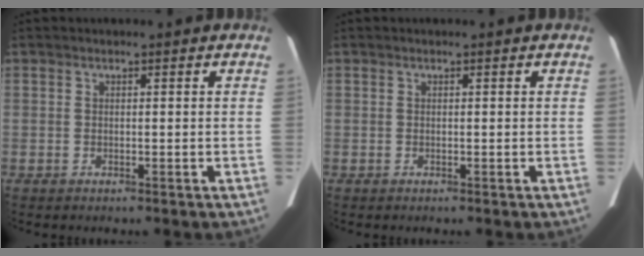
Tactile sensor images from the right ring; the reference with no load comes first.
{"total": 0.0}